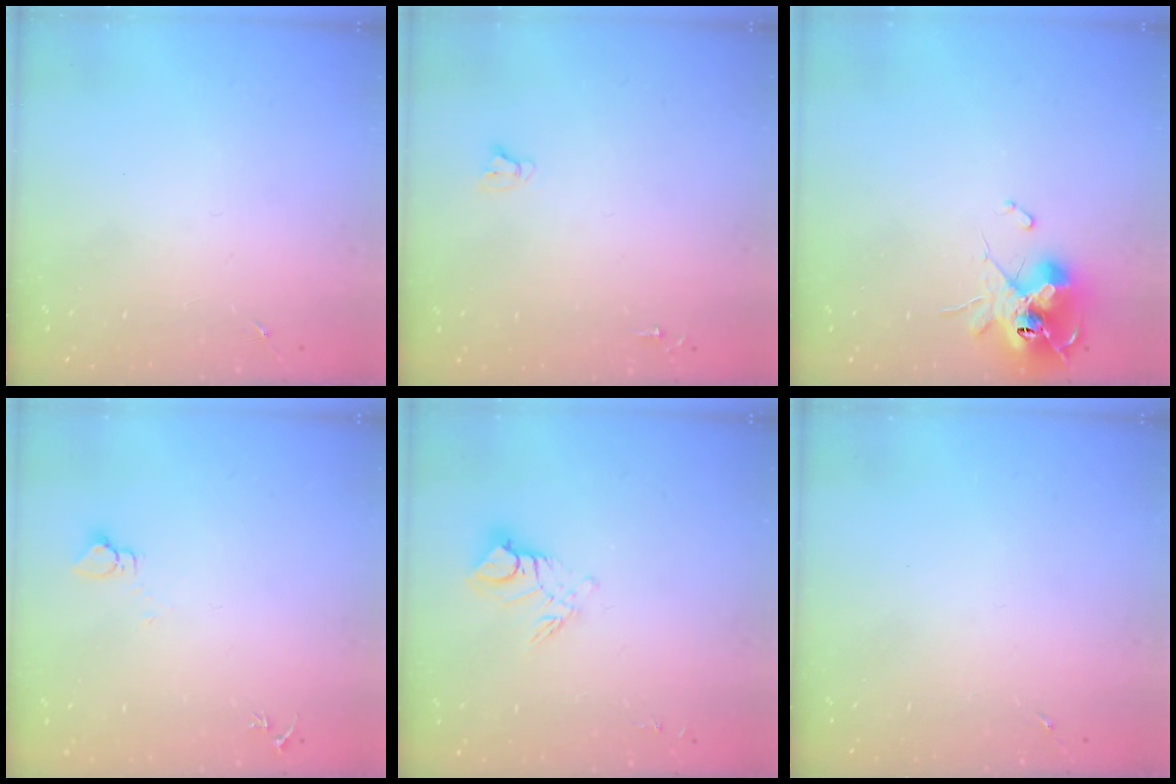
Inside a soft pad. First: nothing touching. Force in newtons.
{"total": 2.7, "press": 2.7, "slide": 0.2}
{"total": 13.8, "press": 13.8, "slide": 1.5}
{"total": 2.7, "press": 2.7, "slide": 0.2}
{"total": 10.0, "press": 9.9, "slide": 1.0}
{"total": 0.0}